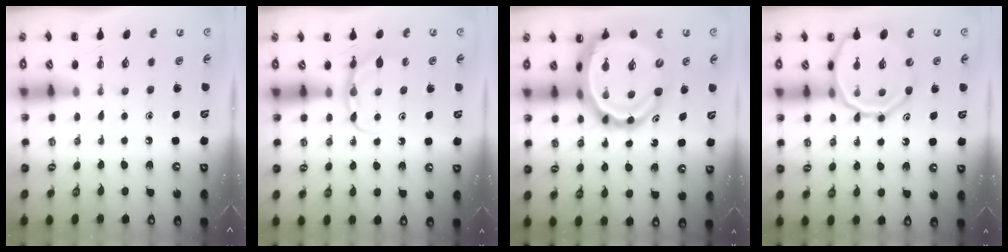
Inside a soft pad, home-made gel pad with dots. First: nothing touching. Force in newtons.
{"total": 4.6, "press": 4.5, "slide": 1.1}
{"total": 17.5, "press": 16.9, "slide": 4.7}
{"total": 16.0, "press": 15.8, "slide": 2.4}